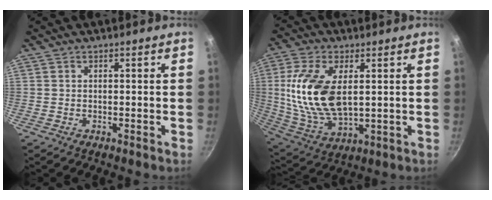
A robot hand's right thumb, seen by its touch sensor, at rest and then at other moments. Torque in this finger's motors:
{"motor_torque": [0.25, 0.50, 1.63, 0.12, 0.30]}